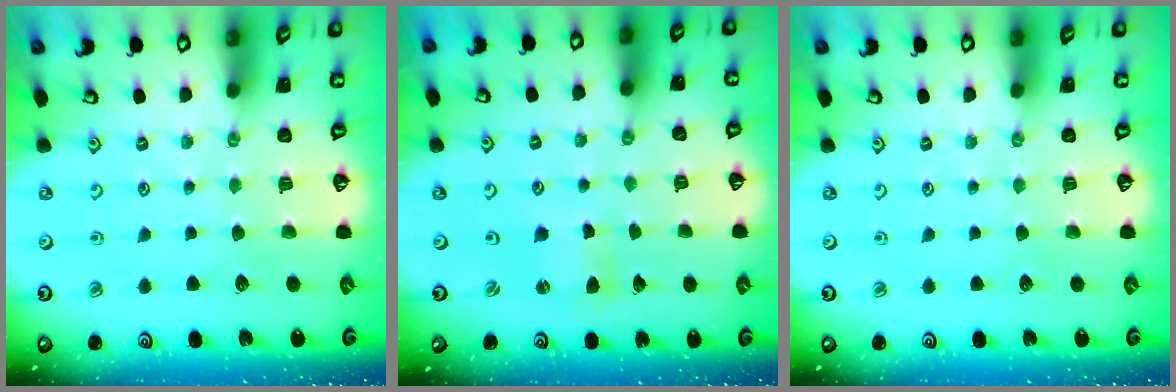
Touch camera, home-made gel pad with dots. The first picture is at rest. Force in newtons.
{"total": 2.0, "press": 2.0, "slide": 0.4}
{"total": 0.0}